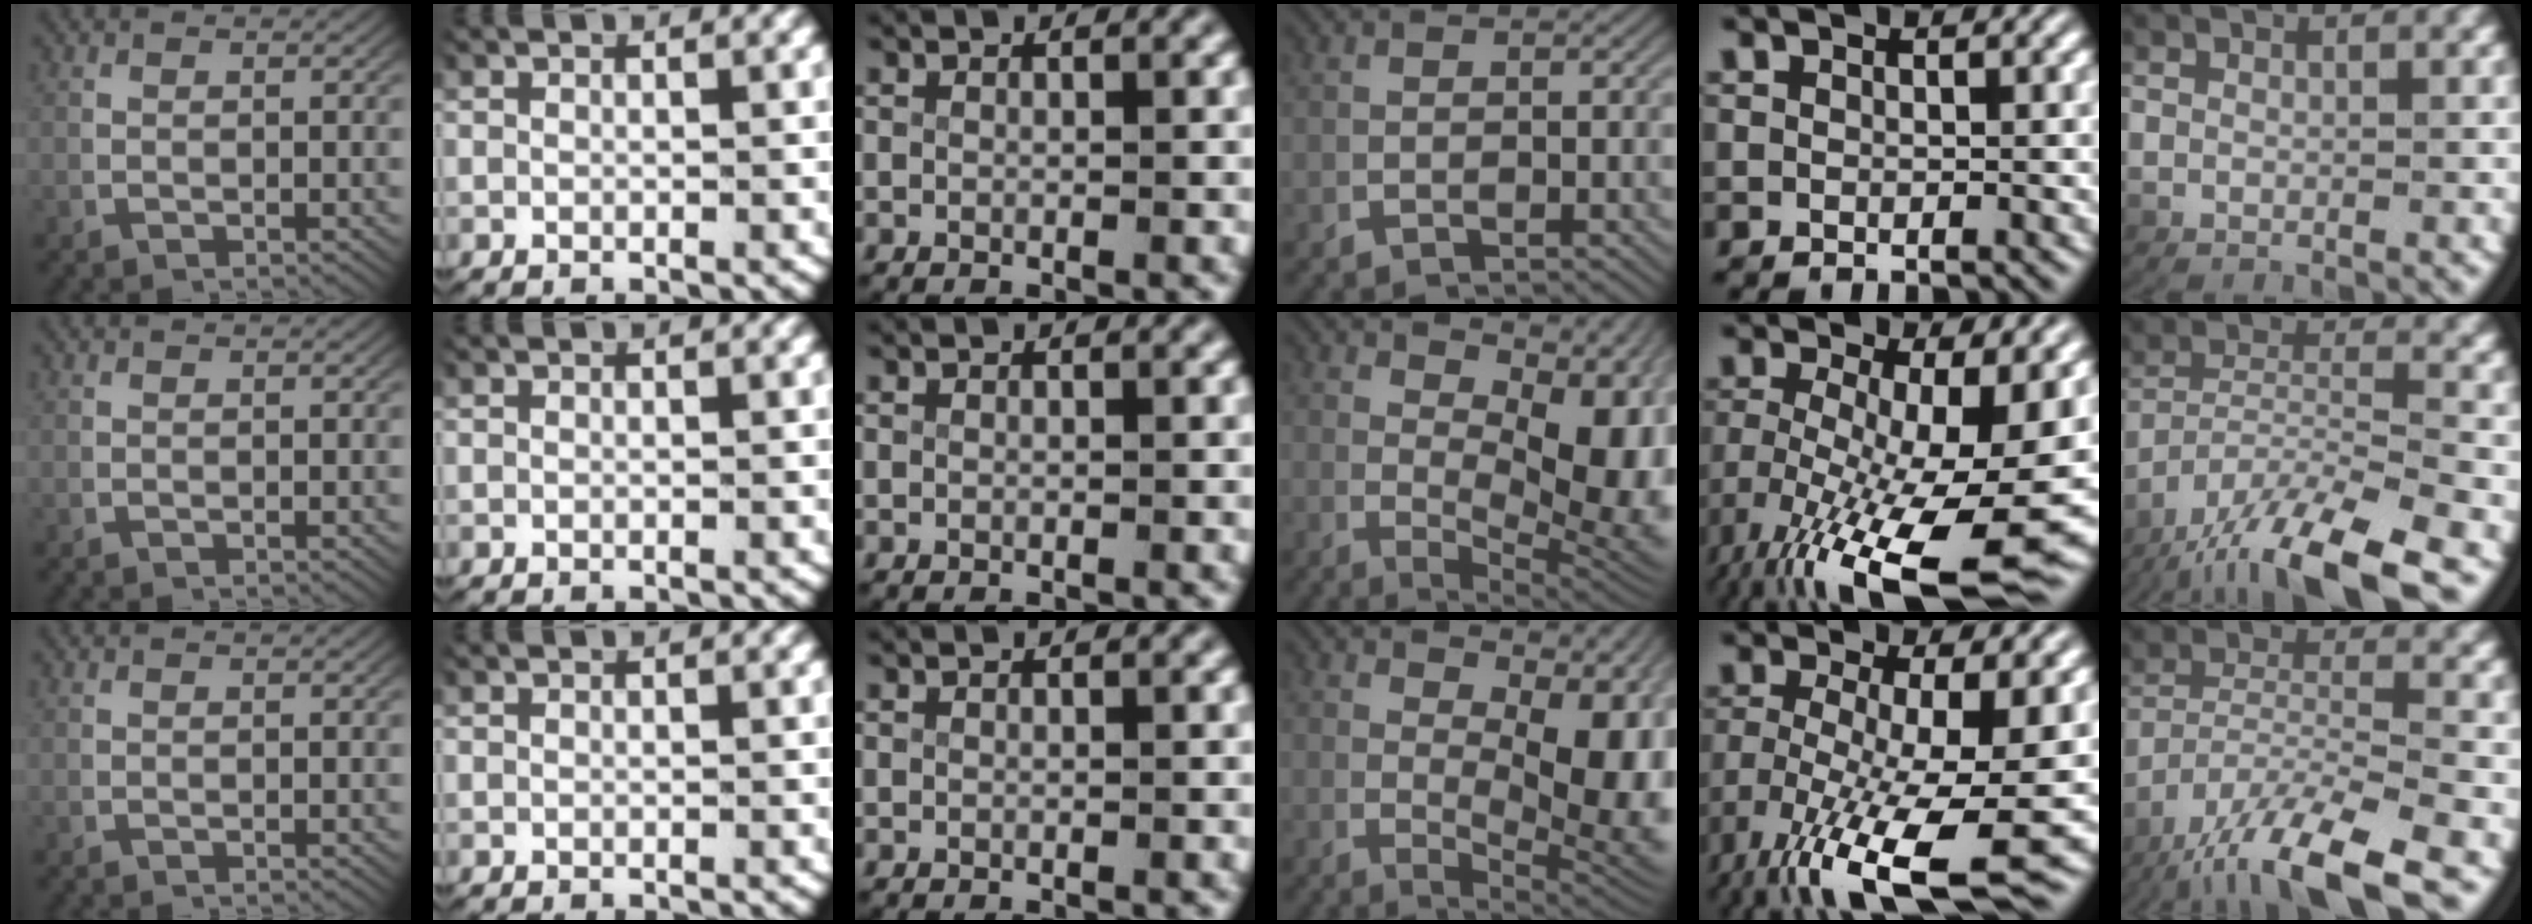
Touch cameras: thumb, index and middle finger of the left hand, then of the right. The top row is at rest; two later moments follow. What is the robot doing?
{"motion": "lift_and_place", "object": "plastic wrap"}